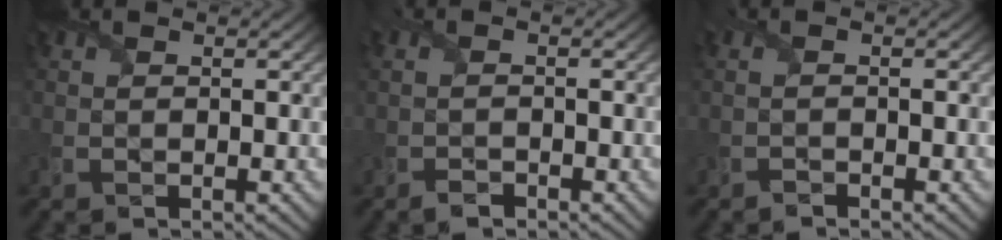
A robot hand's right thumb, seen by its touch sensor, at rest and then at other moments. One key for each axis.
{"total": 1.3, "fx": -1.3, "fy": 0.2, "fz": 0.2, "tx": -0.008, "ty": -0.002, "tz": -0.029}
{"total": 1.0, "fx": -1.0, "fy": -0.2, "fz": 0.1, "tx": -0.003, "ty": 0.001, "tz": -0.020}